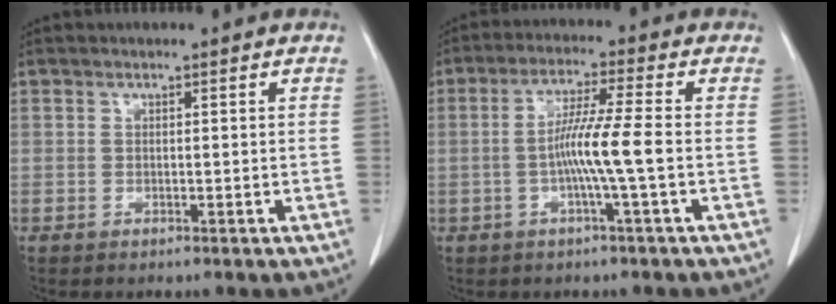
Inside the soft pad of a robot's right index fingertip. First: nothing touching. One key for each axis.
{"total": 7.1, "fx": -1.3, "fy": -1.0, "fz": 6.9, "tx": -0.134, "ty": 0.002, "tz": -0.027}